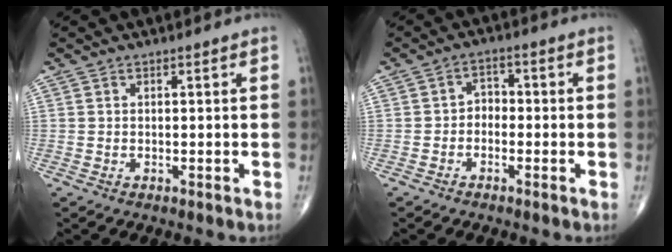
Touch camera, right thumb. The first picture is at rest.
{"total": 3.0, "force": [-1.0, 2.3, 1.6], "torque": [-0.005, 0.018, -0.030]}